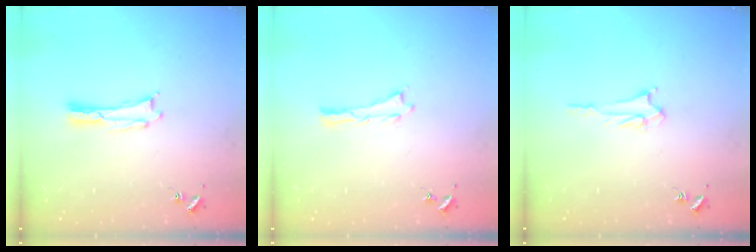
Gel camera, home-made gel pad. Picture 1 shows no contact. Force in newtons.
{"total": 0.0}
{"total": 2.6, "press": 2.6, "slide": 0.3}